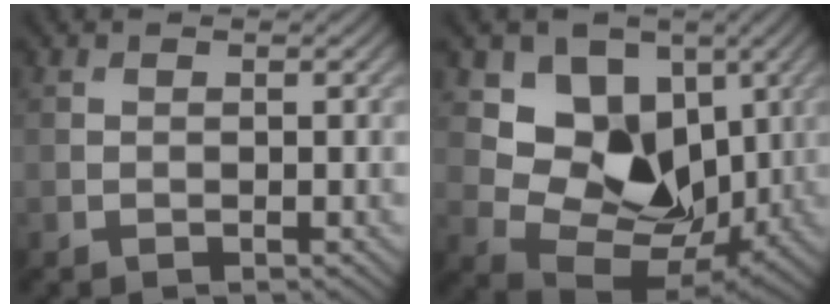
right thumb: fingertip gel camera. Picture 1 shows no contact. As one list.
[{"total": 10.6, "force": [2.6, 8.3, 6.2], "torque": [-0.116, -0.017, 0.036]}]